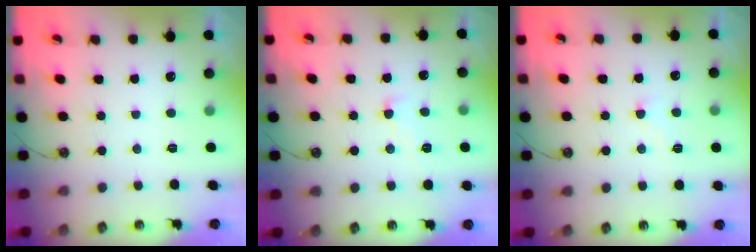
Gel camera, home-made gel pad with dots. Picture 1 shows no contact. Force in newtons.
{"total": 1.3, "press": 1.2, "slide": 0.3}
{"total": 2.5, "press": 2.5, "slide": 0.4}